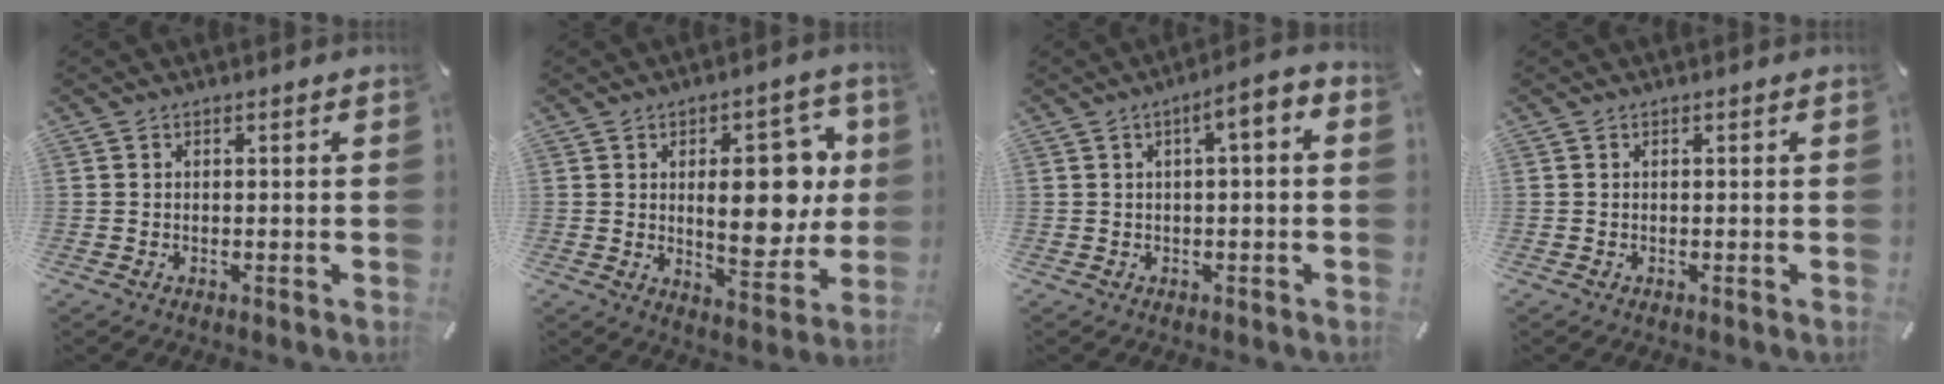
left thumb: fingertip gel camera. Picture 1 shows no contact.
{"total": 17.7, "force": [2.6, 9.0, 15.0], "torque": [-0.187, -0.004, 0.041]}
{"total": 5.2, "force": [0.9, 1.2, 4.9], "torque": [-0.069, -0.007, 0.007]}
{"total": 0.0}